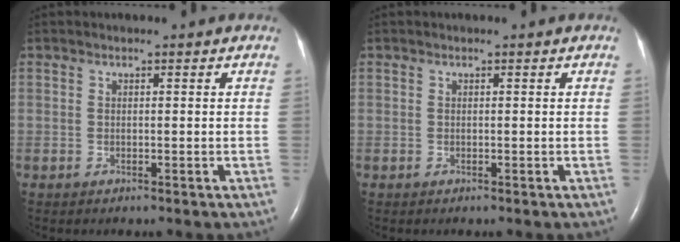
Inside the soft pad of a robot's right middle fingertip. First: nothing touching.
{"total": 0.0}